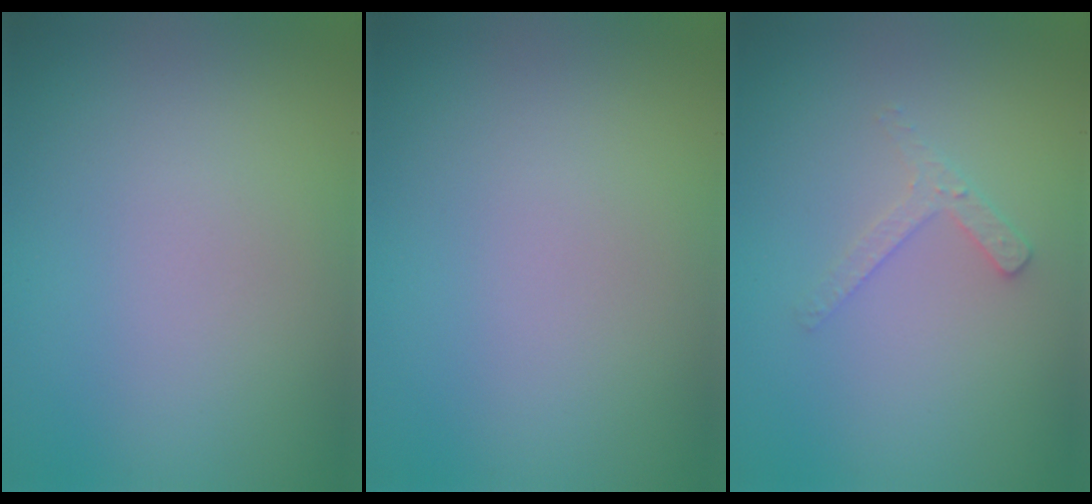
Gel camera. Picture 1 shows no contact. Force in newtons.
{"total": 0.0}
{"total": 1.7, "press": 1.7, "slide": 0.3}